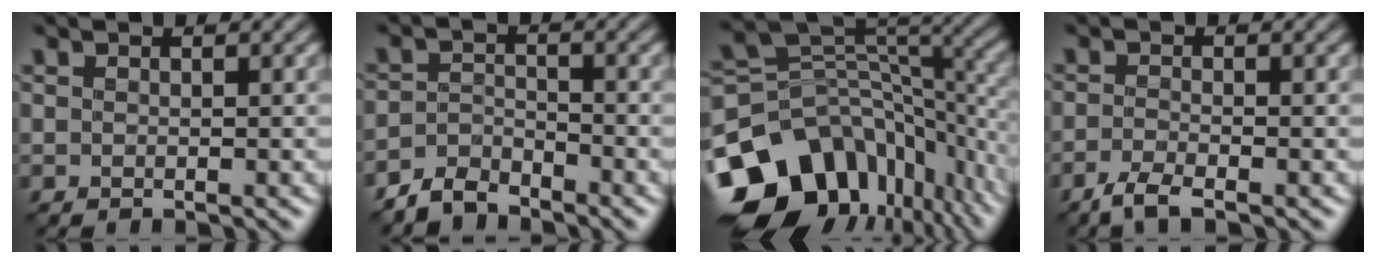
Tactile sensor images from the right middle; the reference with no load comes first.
{"total": 3.0, "force": [-2.8, 1.0, 0.6], "torque": [-0.012, 0.005, -0.064]}
{"total": 14.7, "force": [-6.5, 10.1, 8.5], "torque": [-0.185, -0.003, -0.104]}
{"total": 2.4, "force": [-1.7, 0.4, 1.5], "torque": [-0.038, -0.005, -0.044]}